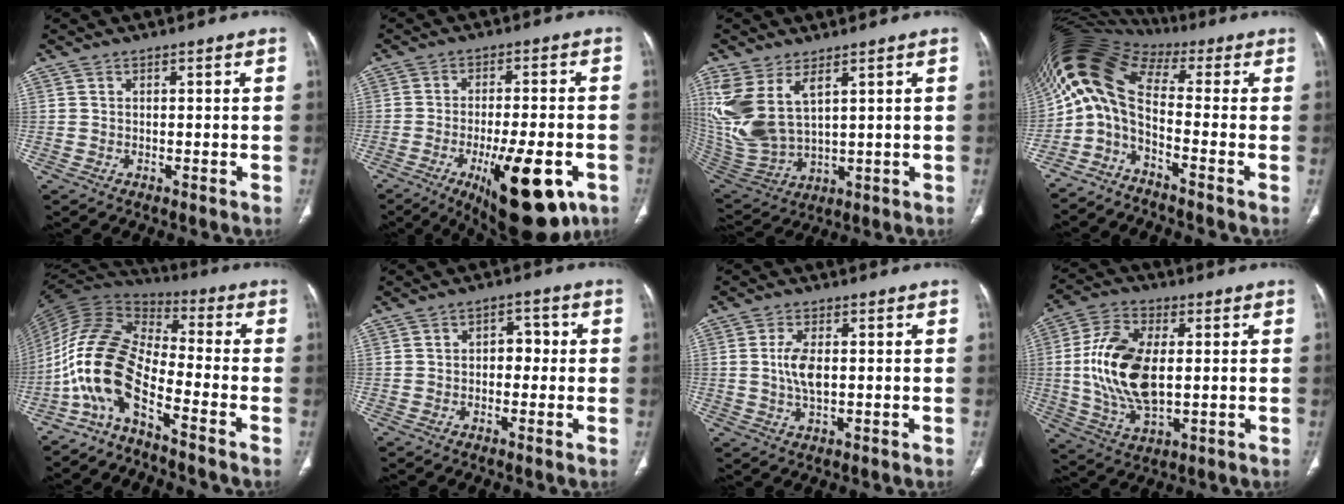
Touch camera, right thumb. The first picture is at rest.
{"total": 18.1, "force": [-7.6, 6.4, 15.1], "torque": [-0.188, 0.011, -0.096]}
{"total": 13.8, "force": [5.6, 6.8, 10.6], "torque": [-0.239, -0.021, 0.136]}
{"total": 9.1, "force": [-2.2, 3.7, 8.0], "torque": [-0.167, 0.068, -0.054]}
{"total": 14.0, "force": [-7.1, 5.1, 11.0], "torque": [-0.229, 0.074, -0.148]}
{"total": 4.3, "force": [0.0, 3.0, 3.1], "torque": [-0.026, 0.017, -0.005]}
{"total": 5.4, "force": [0.4, 2.5, 4.8], "torque": [-0.100, -0.001, 0.008]}
{"total": 16.3, "force": [0.8, 8.7, 13.8], "torque": [-0.276, -0.002, 0.019]}